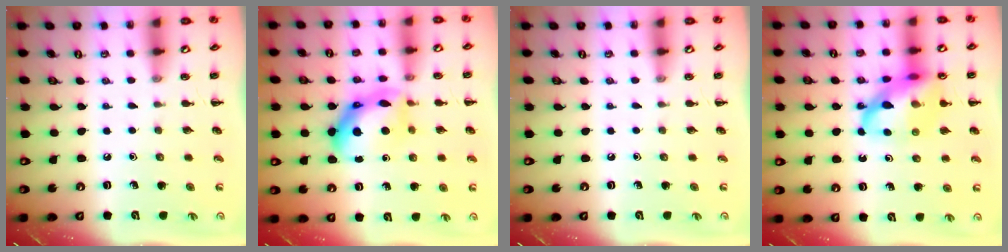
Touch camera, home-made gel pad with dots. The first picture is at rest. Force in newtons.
{"total": 12.3, "press": 12.3, "slide": 0.2}
{"total": 0.0}
{"total": 17.0, "press": 16.7, "slide": 3.3}